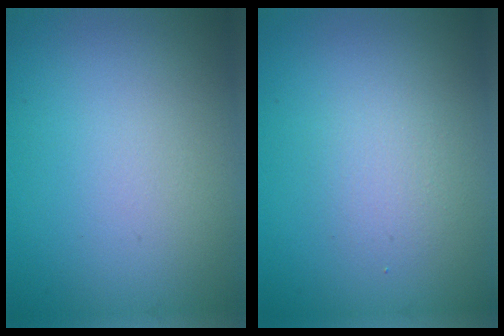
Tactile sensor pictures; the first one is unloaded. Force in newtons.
{"total": 1.7, "press": 1.6, "slide": 0.1}